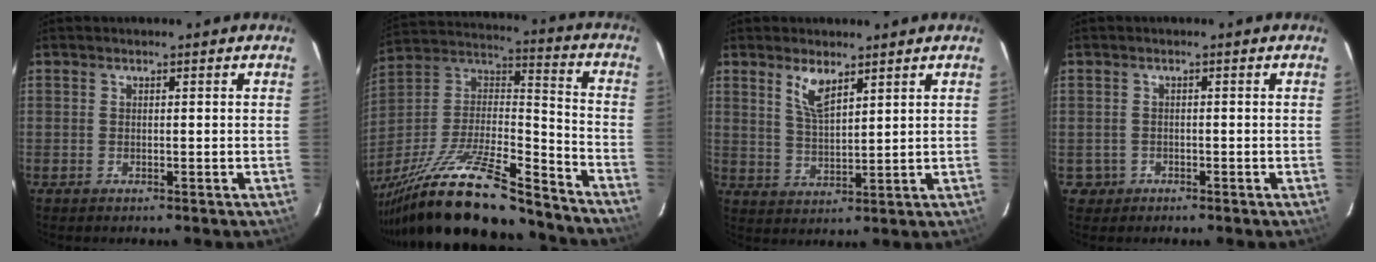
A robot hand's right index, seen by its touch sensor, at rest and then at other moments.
{"total": 28.7, "force": [-22.1, 7.1, 16.8], "torque": [-0.306, -0.021, -0.355]}
{"total": 5.4, "force": [3.5, 1.8, 3.7], "torque": [-0.071, -0.003, 0.072]}
{"total": 2.3, "force": [-0.8, 2.2, 0.1], "torque": [-0.005, 0.009, -0.007]}